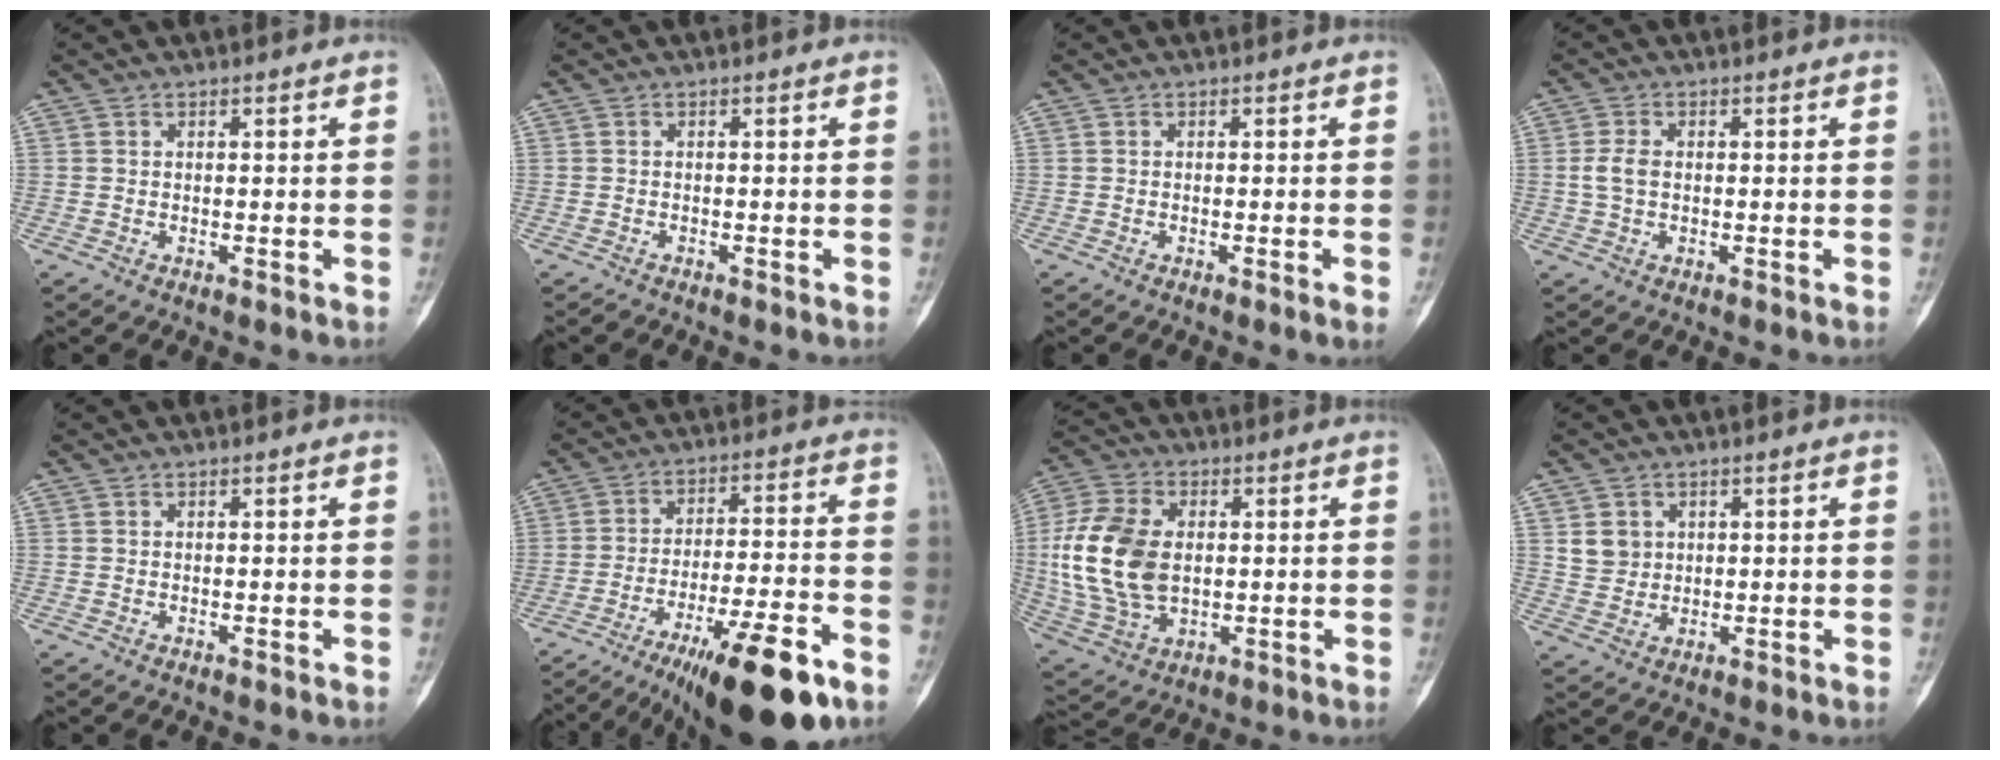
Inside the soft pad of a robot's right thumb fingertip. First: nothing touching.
{"total": 0.5, "force": [-0.5, 0.2, 0.0], "torque": [-0.001, -0.001, -0.014]}
{"total": 1.1, "force": [-0.4, -0.2, 1.0], "torque": [-0.016, -0.002, -0.005]}
{"total": 3.2, "force": [0.0, 2.0, 2.5], "torque": [-0.057, 0.006, -0.002]}
{"total": 0.0}
{"total": 19.7, "force": [-12.1, 4.1, 15.0], "torque": [-0.211, 0.049, -0.188]}
{"total": 16.9, "force": [0.8, 11.3, 12.6], "torque": [-0.249, 0.001, 0.020]}
{"total": 4.1, "force": [1.4, 3.7, 1.4], "torque": [-0.009, -0.008, 0.030]}